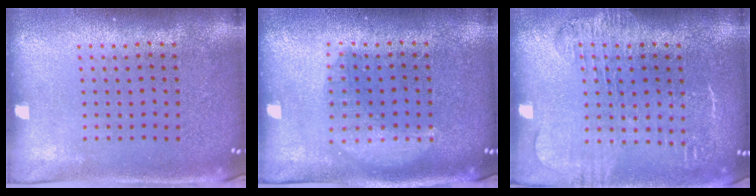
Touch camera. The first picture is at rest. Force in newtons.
{"total": 1.4, "press": 1.4, "slide": 0.1}
{"total": 1.7, "press": 1.5, "slide": 0.8}